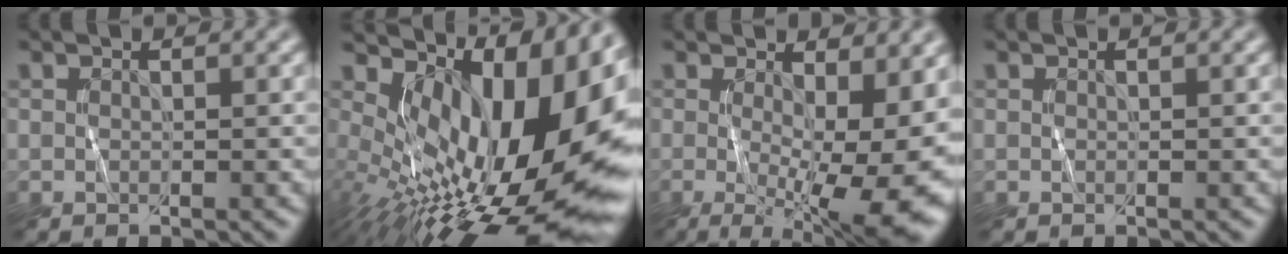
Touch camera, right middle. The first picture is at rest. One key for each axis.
{"total": 18.8, "fx": 1.2, "fy": 8.5, "fz": 16.7, "tx": -0.240, "ty": 0.004, "tz": 0.017}
{"total": 13.7, "fx": -1.4, "fy": 5.0, "fz": 12.7, "tx": -0.161, "ty": -0.021, "tz": -0.002}
{"total": 0.0}